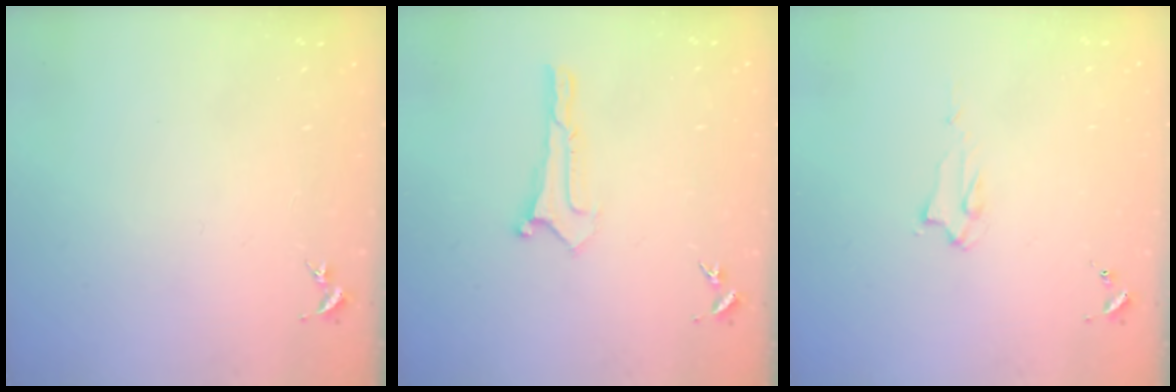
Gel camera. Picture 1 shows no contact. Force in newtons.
{"total": 0.0}
{"total": 2.0, "press": 2.0, "slide": 0.2}